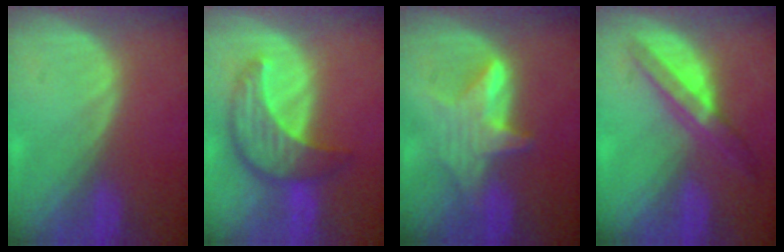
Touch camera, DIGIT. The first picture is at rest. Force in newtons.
{"total": 8.1, "press": 7.5, "slide": 3.1}
{"total": 6.1, "press": 6.0, "slide": 0.5}
{"total": 6.4, "press": 5.6, "slide": 3.2}